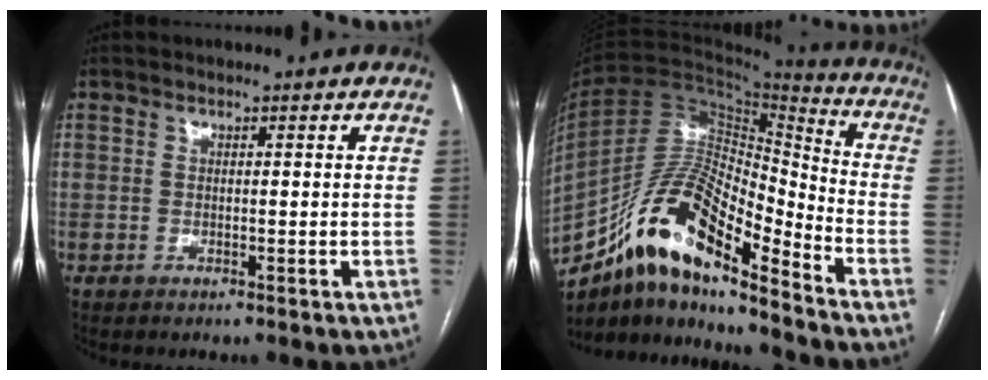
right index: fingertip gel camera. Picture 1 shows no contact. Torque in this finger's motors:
{"motor_torque": [0.75, -0.91, 0.98, 0.21]}